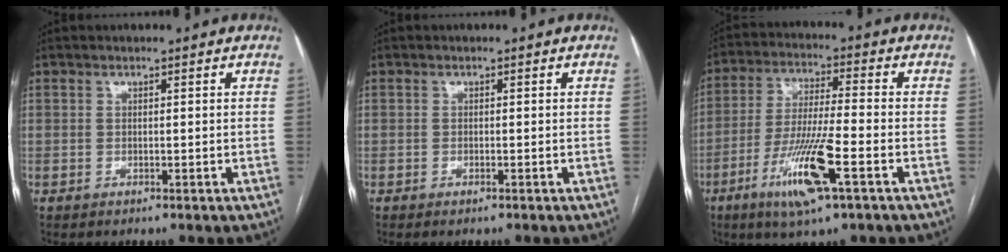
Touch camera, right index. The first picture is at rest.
{"total": 0.7, "force": [-0.5, 0.1, 0.4], "torque": [-0.009, -0.001, -0.006]}
{"total": 12.1, "force": [-5.4, 0.8, 10.9], "torque": [-0.216, -0.020, -0.098]}